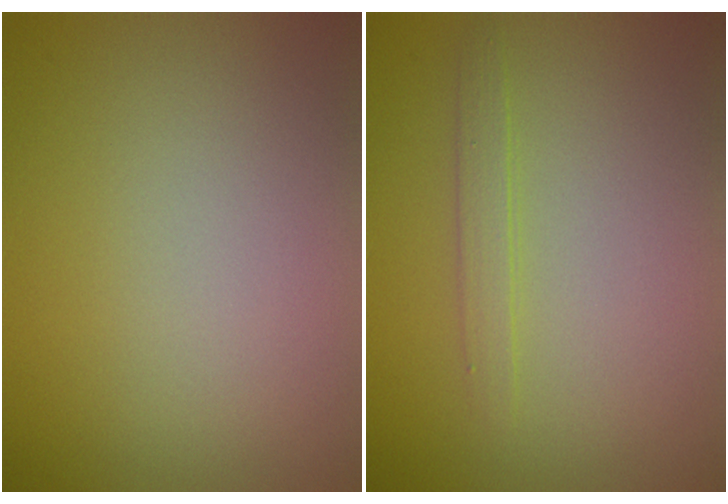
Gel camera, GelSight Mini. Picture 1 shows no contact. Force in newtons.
{"total": 1.4, "press": 1.4, "slide": 0.1}